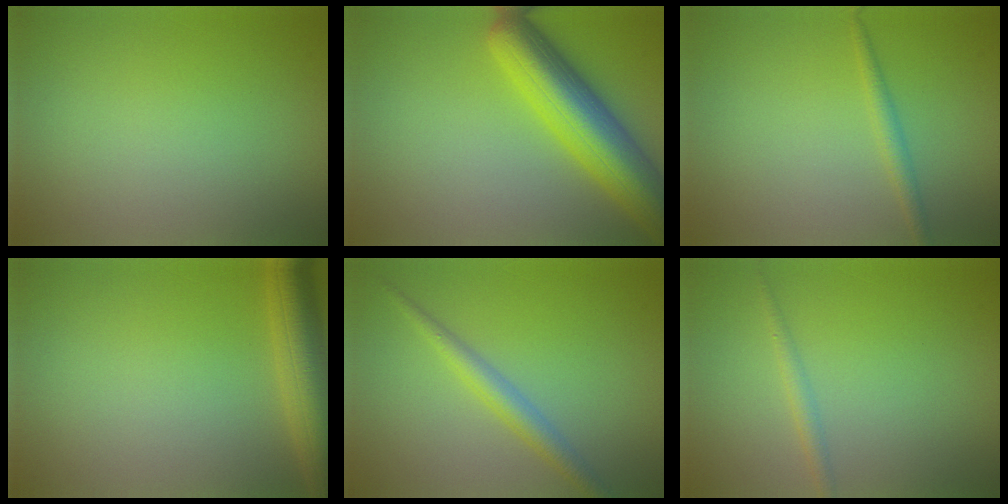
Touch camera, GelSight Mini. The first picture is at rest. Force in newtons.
{"total": 8.5, "press": 8.5, "slide": 0.5}
{"total": 1.4, "press": 1.4, "slide": 0.1}
{"total": 5.4, "press": 5.4, "slide": 0.3}
{"total": 2.5, "press": 2.5, "slide": 0.1}
{"total": 1.3, "press": 1.3, "slide": 0.1}